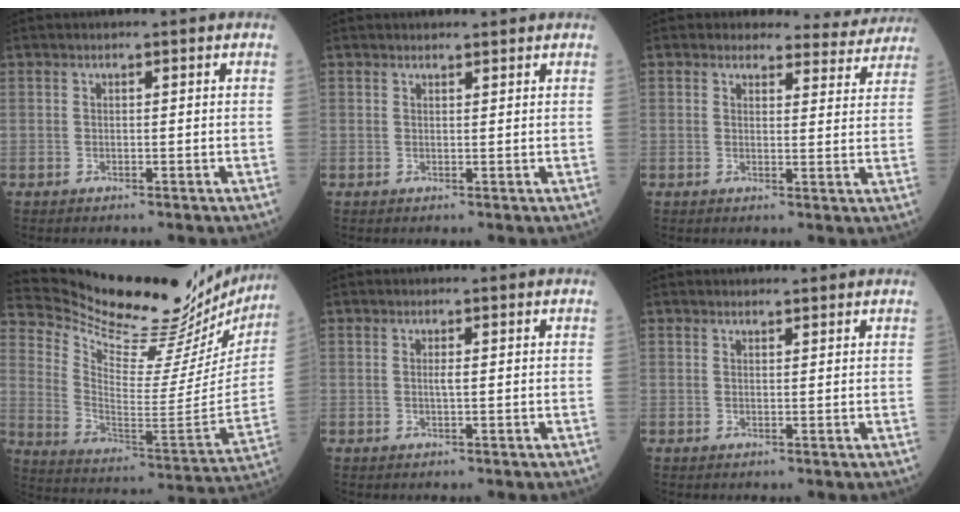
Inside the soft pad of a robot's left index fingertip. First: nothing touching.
{"total": 1.2, "force": [1.1, 0.3, 0.0], "torque": [-0.007, 0.002, 0.017]}
{"total": 8.2, "force": [7.7, 2.9, -0.3], "torque": [0.037, -0.014, 0.059]}
{"total": 30.3, "force": [27.8, 5.2, 11.1], "torque": [-0.187, -0.100, 0.374]}
{"total": 0.6, "force": [-0.2, 0.0, 0.6], "torque": [-0.015, -0.004, -0.006]}
{"total": 1.5, "force": [1.4, 0.4, 0.1], "torque": [-0.007, 0.003, 0.020]}